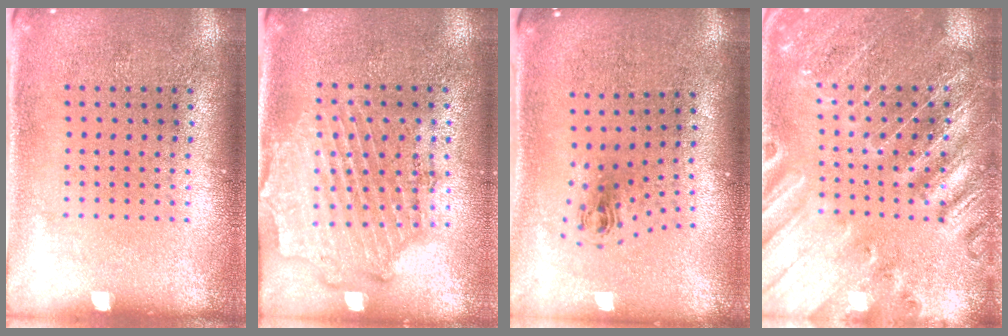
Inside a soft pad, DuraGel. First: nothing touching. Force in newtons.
{"total": 1.9, "press": 1.7, "slide": 0.7}
{"total": 0.9, "press": 0.4, "slide": 0.8}
{"total": 2.8, "press": 2.8, "slide": 0.4}